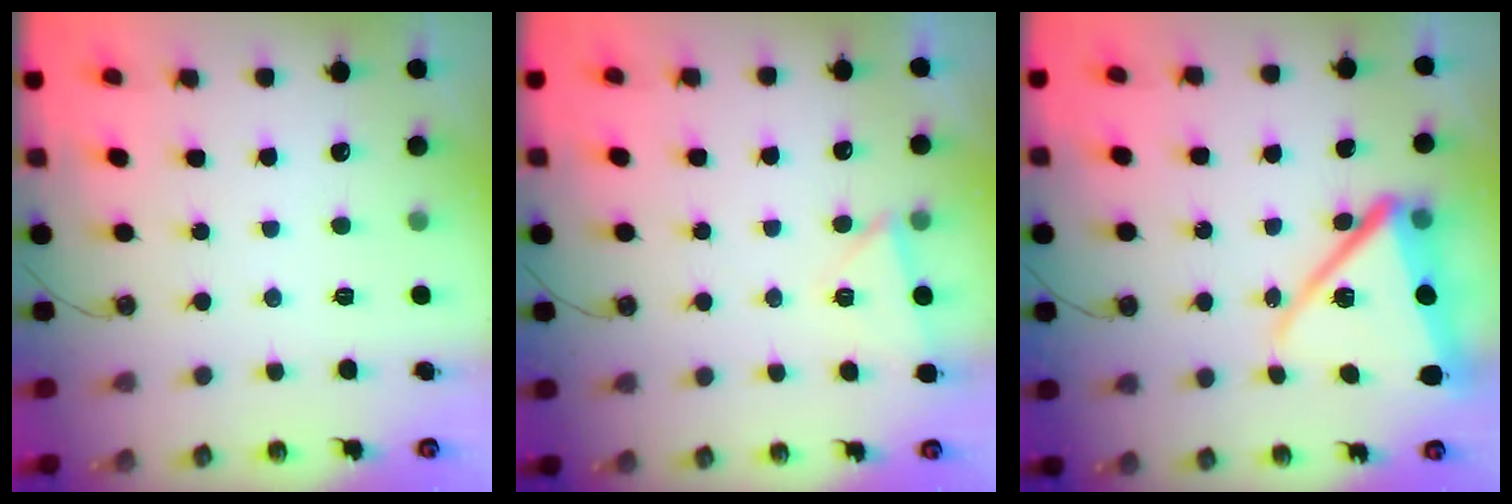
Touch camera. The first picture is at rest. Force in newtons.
{"total": 3.5, "press": 3.1, "slide": 1.5}
{"total": 15.3, "press": 15.3, "slide": 1.5}